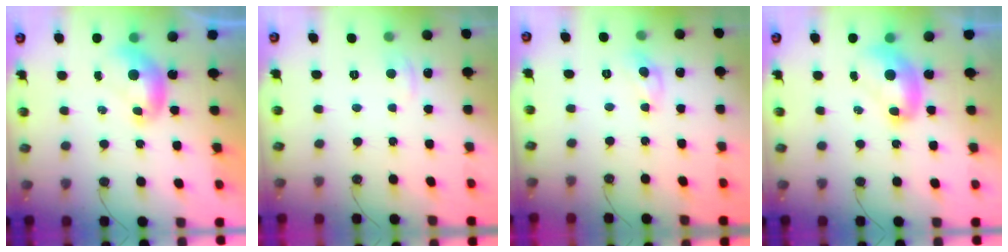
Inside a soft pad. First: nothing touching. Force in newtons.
{"total": 0.8, "press": 0.2, "slide": 0.8}
{"total": 2.4, "press": 2.4, "slide": 0.3}
{"total": 2.5, "press": 2.5, "slide": 0.2}